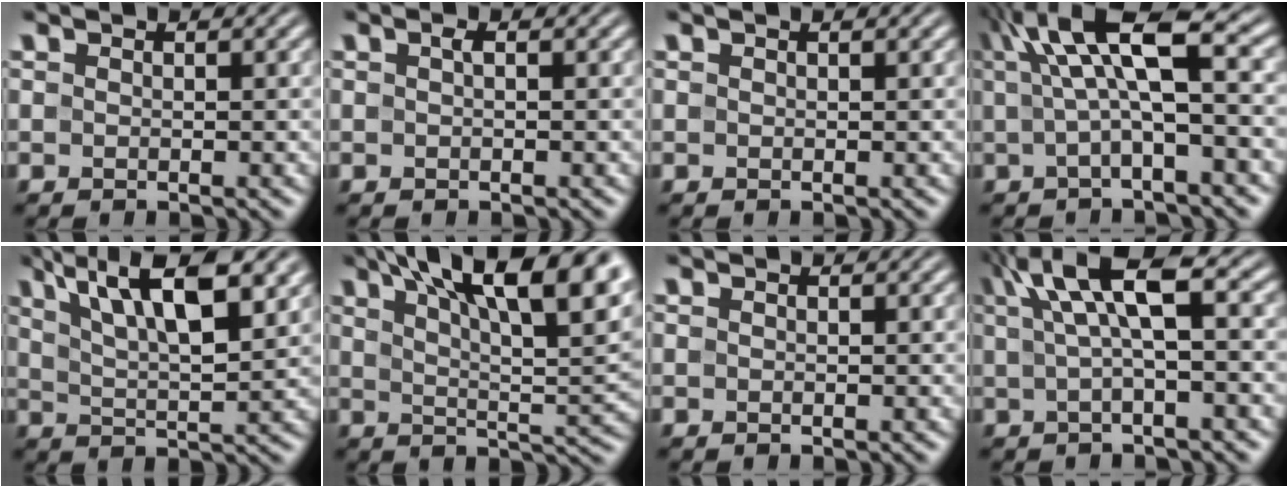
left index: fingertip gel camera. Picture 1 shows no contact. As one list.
[{"total": 0.6, "force": [0.1, 0.1, 0.6], "torque": [-0.015, 0.005, 0.003]}, {"total": 0.7, "force": [0.5, 0.1, 0.5], "torque": [-0.007, 0.007, 0.006]}, {"total": 8.2, "force": [2.1, 2.0, 7.7], "torque": [-0.131, 0.017, 0.027]}, {"total": 9.6, "force": [5.4, 3.0, 7.3], "torque": [-0.123, 0.017, 0.086]}, {"total": 15.2, "force": [8.5, 5.1, 11.5], "torque": [-0.146, 0.025, 0.113]}, {"total": 0.0}, {"total": 6.8, "force": [2.0, 1.8, 6.2], "torque": [-0.103, 0.017, 0.029]}]